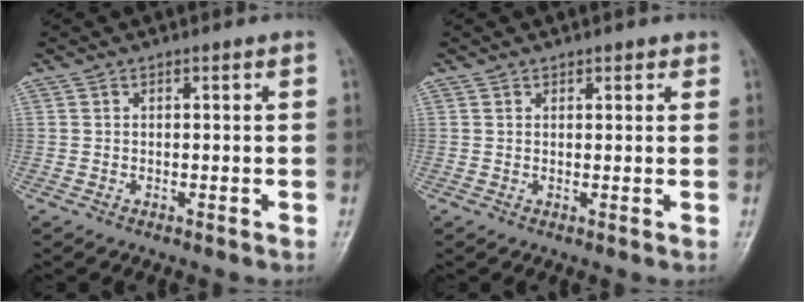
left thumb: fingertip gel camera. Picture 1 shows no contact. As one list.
[{"total": 1.4, "force": [1.0, 0.8, 0.6], "torque": [0.006, -0.004, 0.008]}]